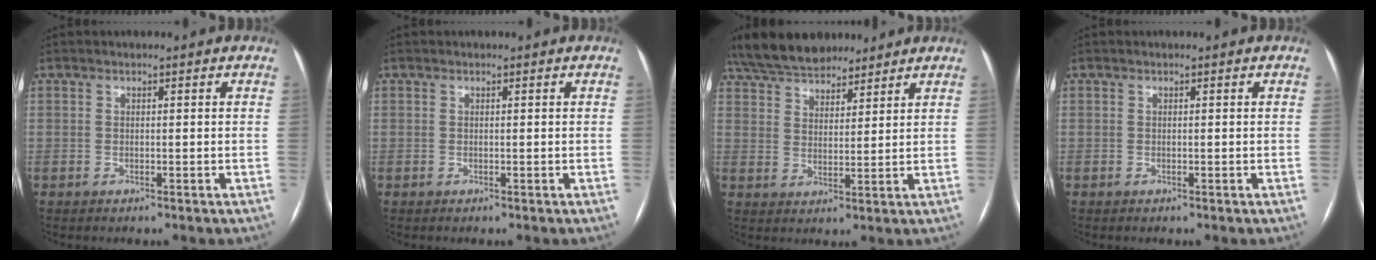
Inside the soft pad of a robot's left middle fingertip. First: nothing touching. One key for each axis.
{"total": 0.0}
{"total": 12.9, "fx": 10.9, "fy": 4.5, "fz": 5.1, "tx": -0.093, "ty": 0.033, "tz": 0.188}
{"total": 0.0}